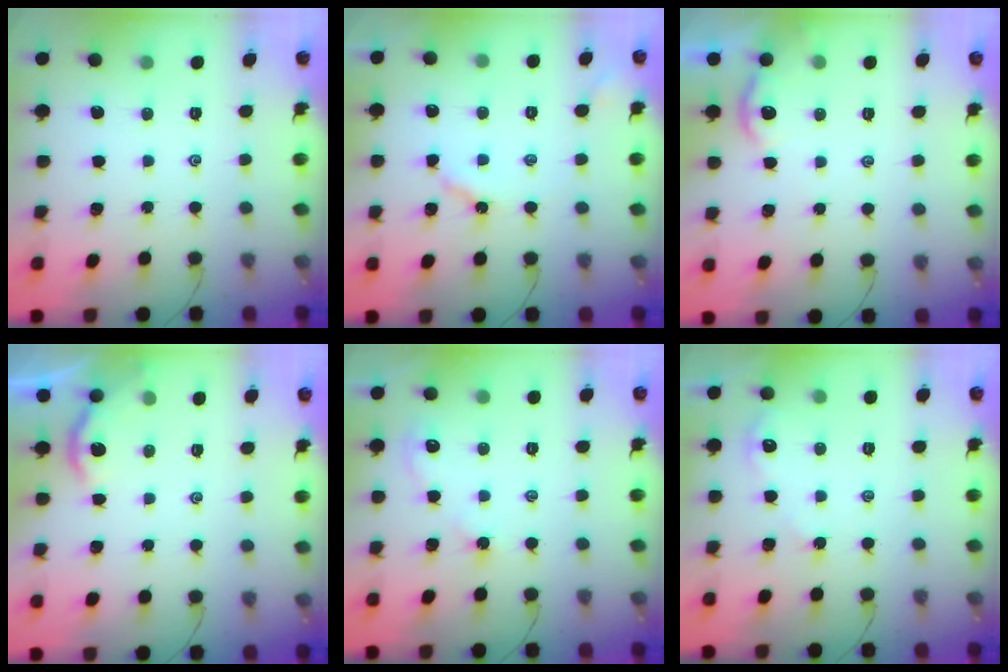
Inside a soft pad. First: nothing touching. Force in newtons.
{"total": 4.4, "press": 4.3, "slide": 0.6}
{"total": 2.0, "press": 1.9, "slide": 0.5}
{"total": 2.2, "press": 2.2, "slide": 0.2}
{"total": 3.3, "press": 3.3, "slide": 0.5}
{"total": 2.7, "press": 2.7, "slide": 0.3}